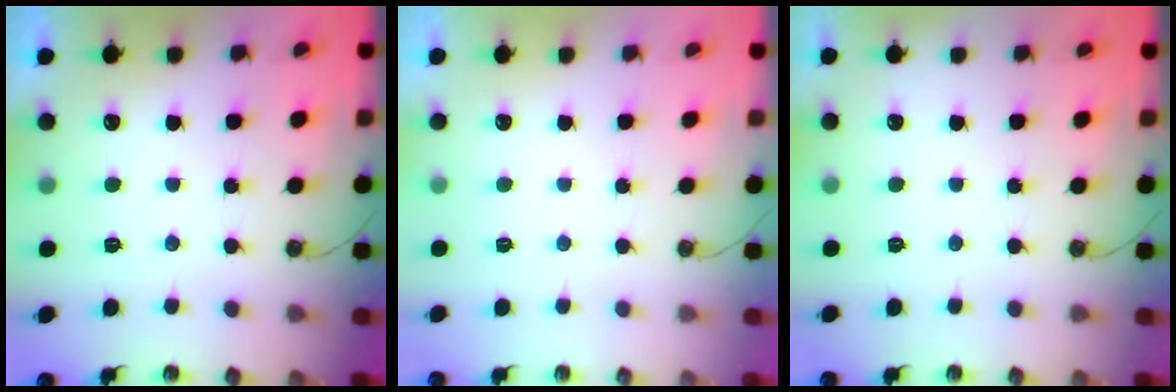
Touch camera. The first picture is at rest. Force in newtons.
{"total": 0.0}
{"total": 0.0}